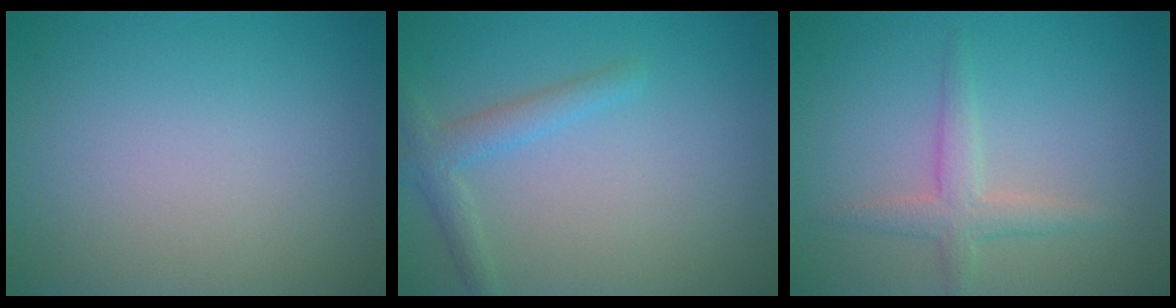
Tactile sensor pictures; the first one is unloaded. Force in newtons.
{"total": 2.2, "press": 2.2, "slide": 0.0}
{"total": 2.5, "press": 2.4, "slide": 0.3}